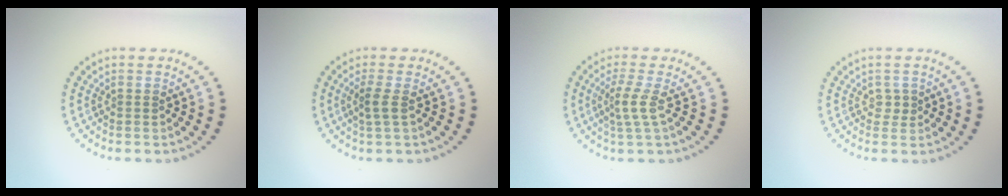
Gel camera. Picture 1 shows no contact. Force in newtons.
{"total": 1.6, "press": 1.3, "slide": 0.9}
{"total": 2.3, "press": 1.5, "slide": 1.6}
{"total": 0.9, "press": 0.8, "slide": 0.3}